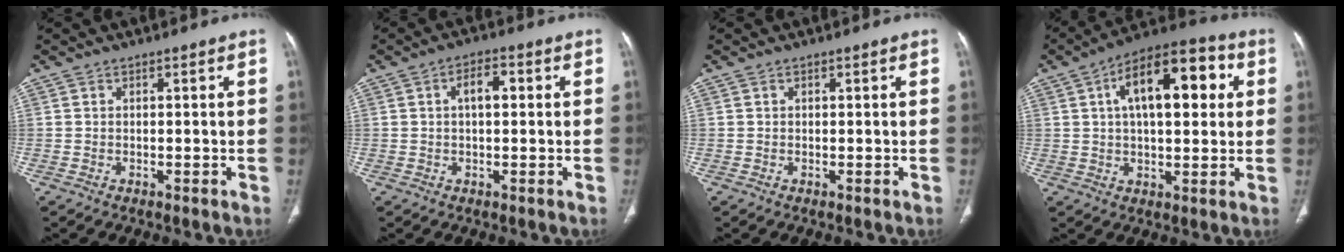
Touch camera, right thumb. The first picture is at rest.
{"total": 4.3, "force": [0.8, 2.2, 3.7], "torque": [-0.052, 0.009, 0.008]}
{"total": 0.0}
{"total": 17.2, "force": [4.5, 8.2, 14.5], "torque": [-0.189, 0.022, 0.061]}